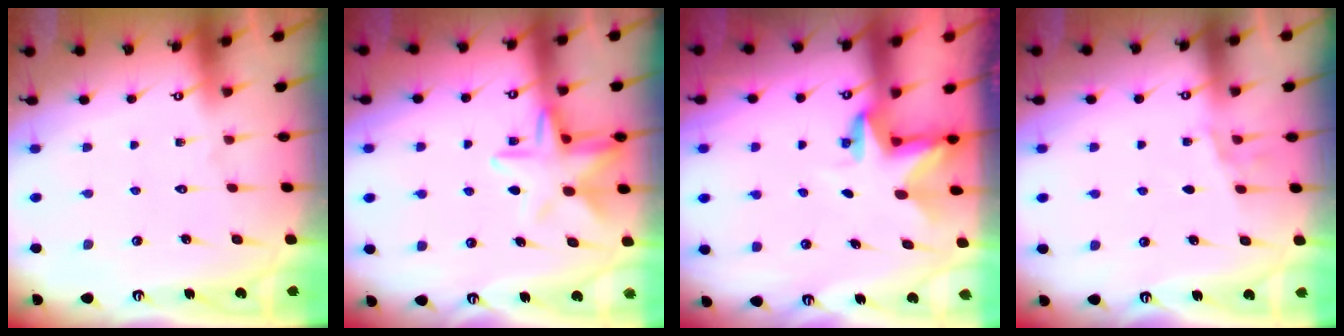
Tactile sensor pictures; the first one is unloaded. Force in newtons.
{"total": 11.5, "press": 11.5, "slide": 1.2}
{"total": 2.9, "press": 2.9, "slide": 0.2}
{"total": 4.7, "press": 4.0, "slide": 2.4}